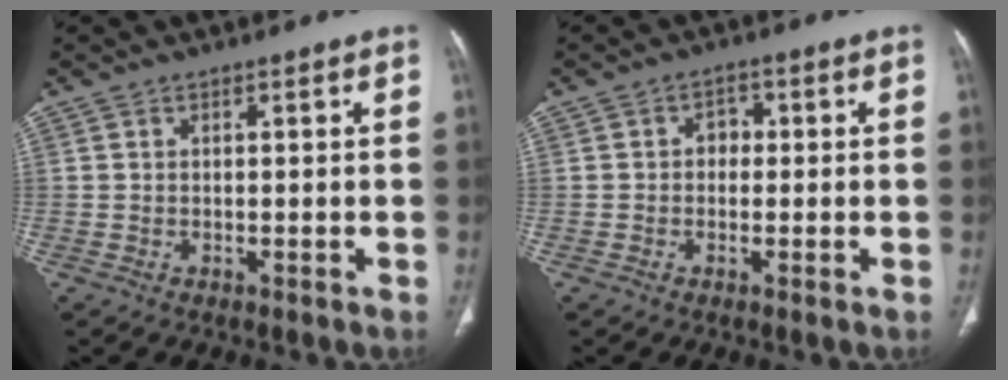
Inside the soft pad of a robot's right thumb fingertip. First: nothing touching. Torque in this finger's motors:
{"motor_torque": [-0.31, 0.54, 0.33, -0.15, -0.02]}